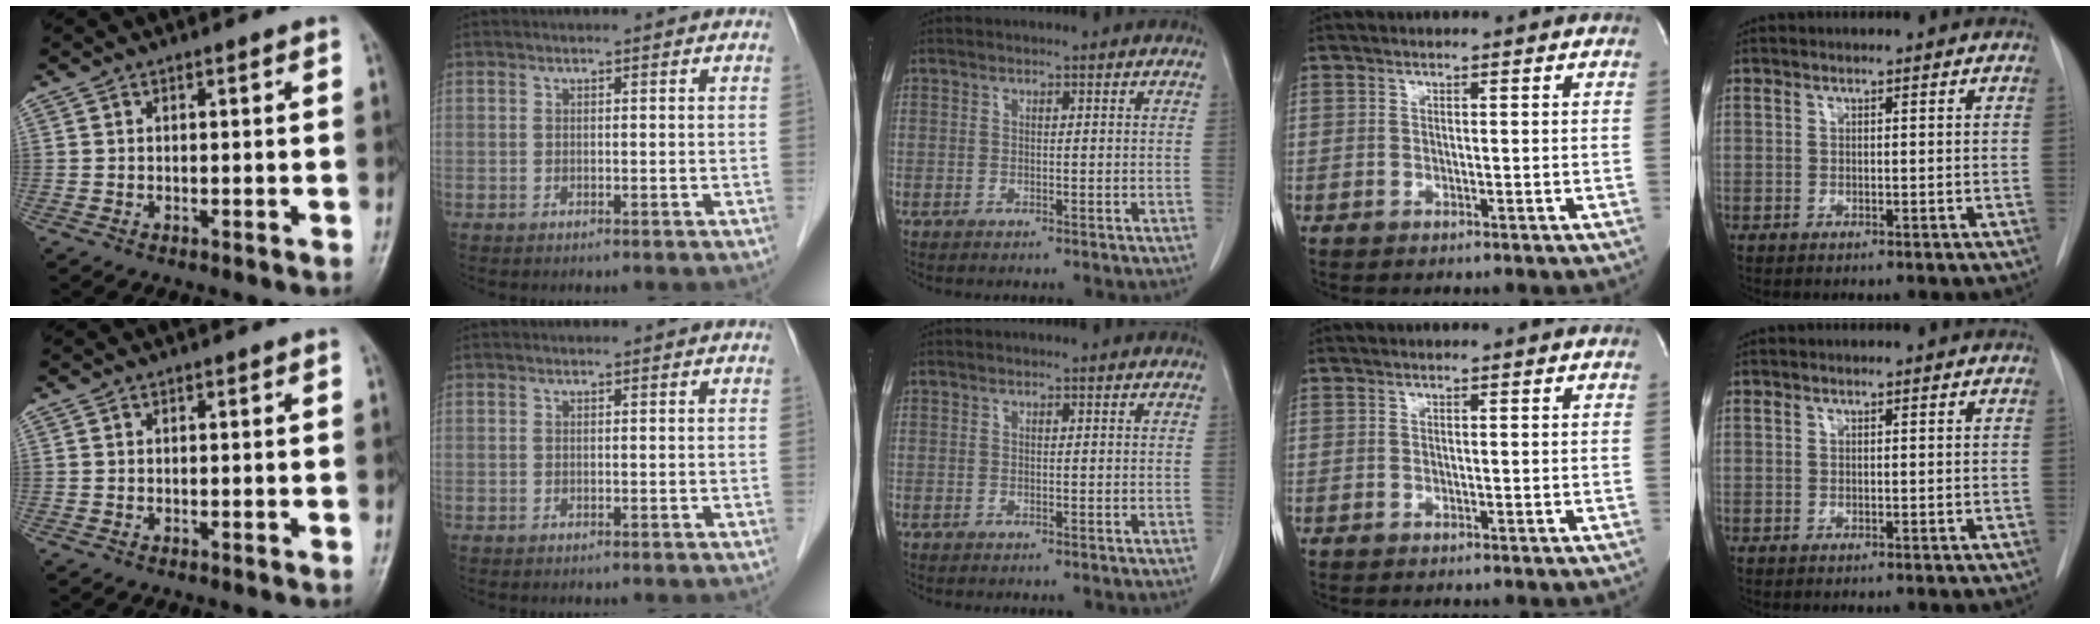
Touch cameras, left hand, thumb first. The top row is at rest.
{}